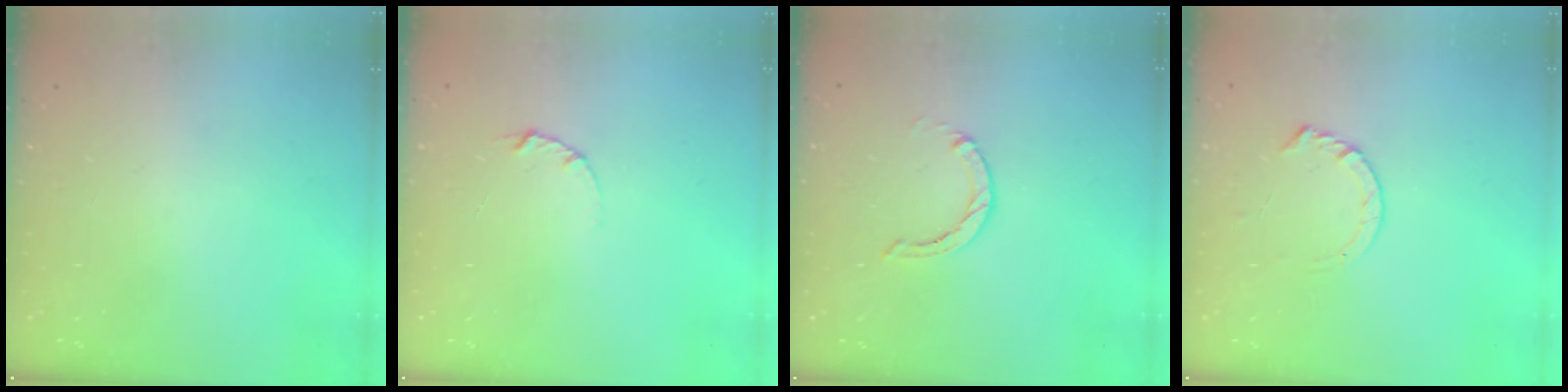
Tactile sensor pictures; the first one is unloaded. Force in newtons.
{"total": 2.1, "press": 2.1, "slide": 0.1}
{"total": 0.0}
{"total": 3.7, "press": 3.7, "slide": 0.5}